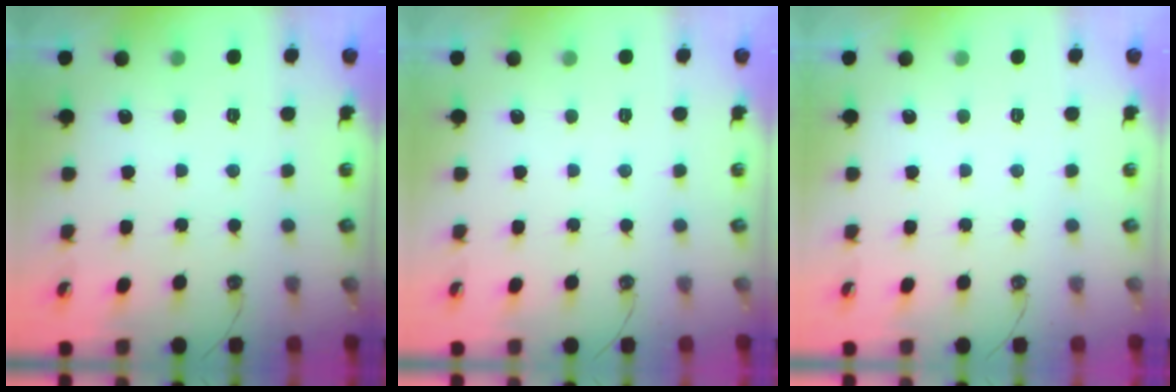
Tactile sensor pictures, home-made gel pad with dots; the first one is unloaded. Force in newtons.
{"total": 0.0}
{"total": 0.0}